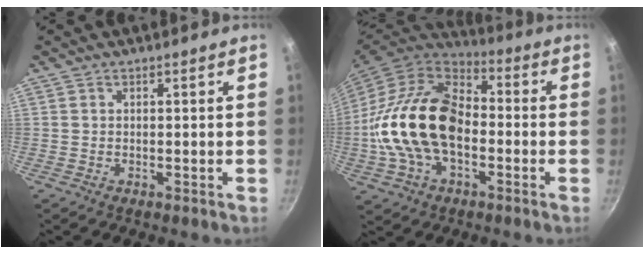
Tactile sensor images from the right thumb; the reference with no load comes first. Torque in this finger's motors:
{"motor_torque": [0.68, 1.75, 1.49, -1.28, 0.33]}